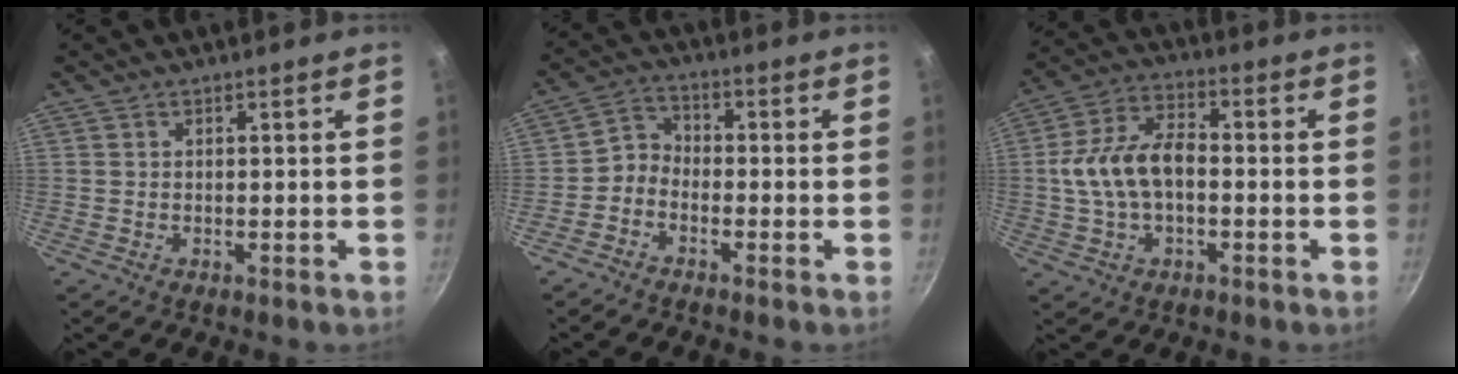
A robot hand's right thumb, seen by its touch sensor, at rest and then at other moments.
{"total": 3.7, "force": [-2.1, 2.6, 1.5], "torque": [-0.021, 0.038, -0.055]}
{"total": 12.0, "force": [-1.0, 7.1, 9.6], "torque": [-0.167, 0.036, -0.026]}